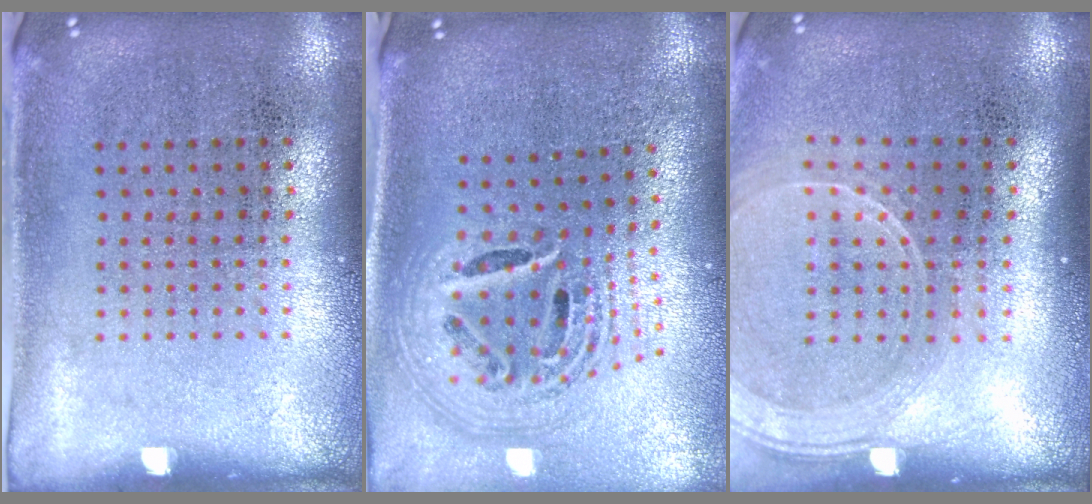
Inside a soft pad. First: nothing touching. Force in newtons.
{"total": 2.7, "press": 1.9, "slide": 1.9}
{"total": 1.6, "press": 1.4, "slide": 0.8}